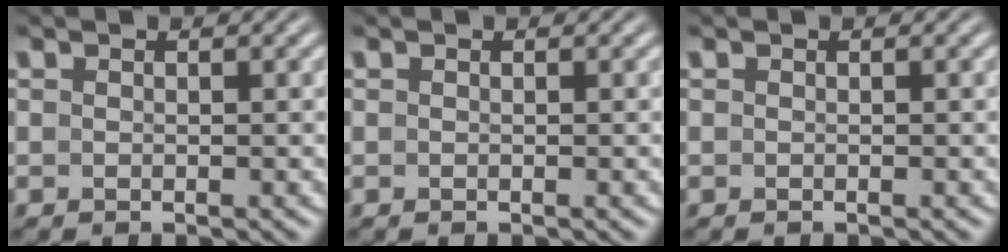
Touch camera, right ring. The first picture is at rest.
{"total": 0.0}
{"total": 0.0}